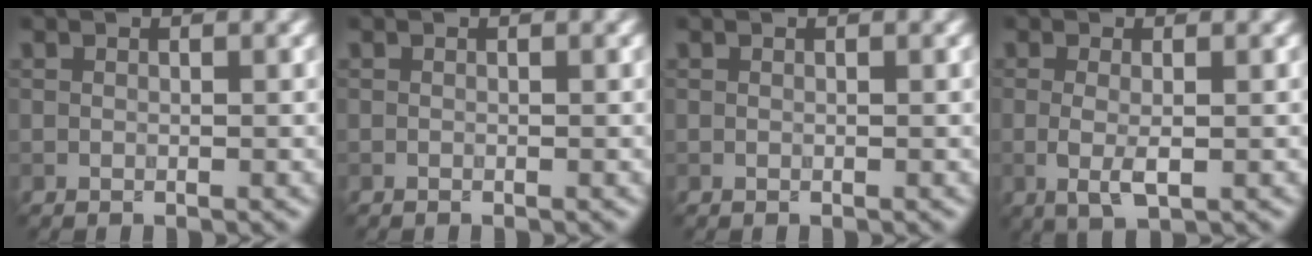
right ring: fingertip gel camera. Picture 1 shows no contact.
{"total": 0.0}
{"total": 0.0}
{"total": 2.4, "force": [-0.3, 0.7, 2.2], "torque": [-0.051, -0.007, -0.007]}